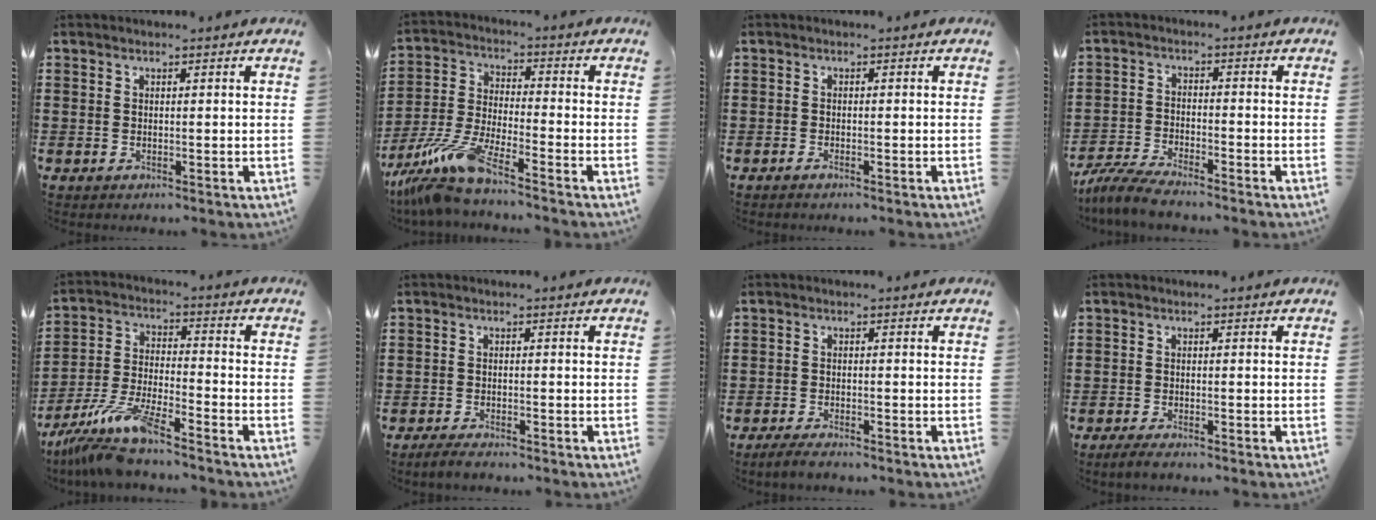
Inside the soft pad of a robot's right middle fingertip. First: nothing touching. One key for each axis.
{"total": 8.8, "fx": -7.2, "fy": 0.2, "fz": 5.1, "tx": -0.134, "ty": -0.022, "tz": -0.149}
{"total": 0.6, "fx": -0.4, "fy": 0.0, "fz": 0.4, "tx": -0.010, "ty": -0.005, "tz": -0.007}
{"total": 5.4, "fx": -5.1, "fy": 0.4, "fz": 1.7, "tx": -0.049, "ty": -0.008, "tz": -0.103}
{"total": 9.7, "fx": -8.3, "fy": 0.3, "fz": 4.9, "tx": -0.109, "ty": -0.006, "tz": -0.167}
{"total": 2.3, "fx": -2.1, "fy": 0.4, "fz": 0.8, "tx": -0.024, "ty": -0.002, "tz": -0.042}
{"total": 2.3, "fx": -2.1, "fy": 0.3, "fz": 0.9, "tx": -0.025, "ty": -0.002, "tz": -0.042}
{"total": 1.8, "fx": -1.6, "fy": 0.2, "fz": 0.8, "tx": -0.024, "ty": -0.003, "tz": -0.032}